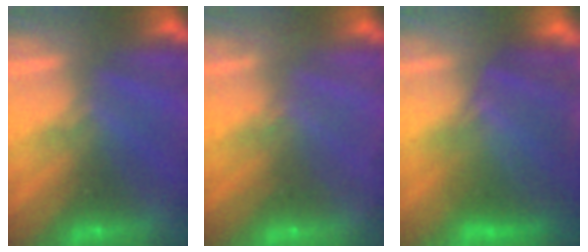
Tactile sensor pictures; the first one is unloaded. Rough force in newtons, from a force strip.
{"total": 1.8}
{"total": 7.2}